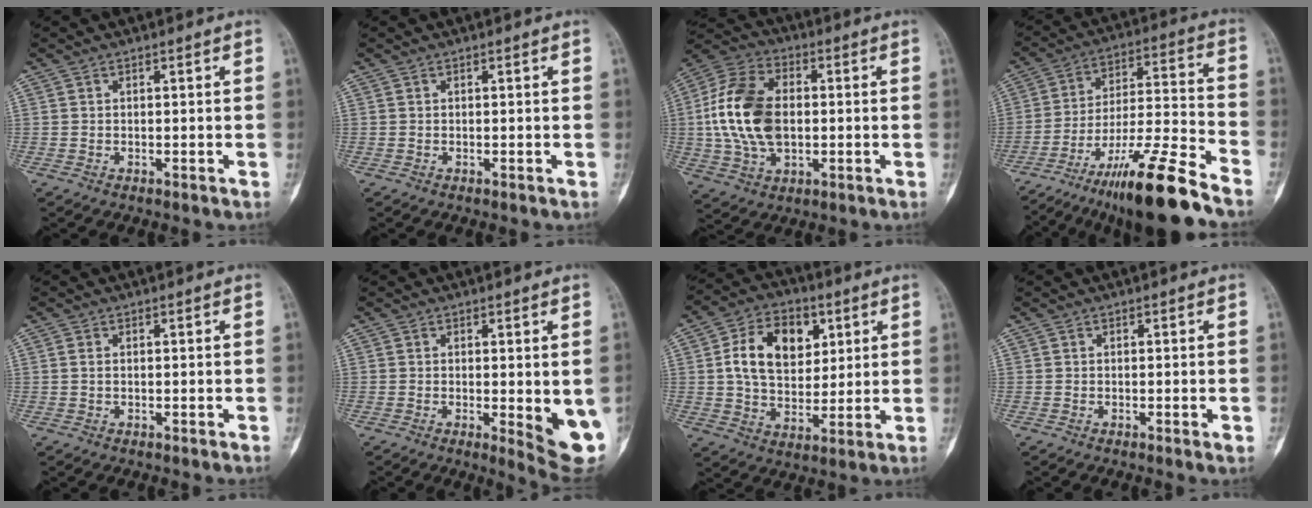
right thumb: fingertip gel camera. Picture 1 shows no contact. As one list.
[{"total": 0.0}, {"total": 12.7, "force": [0.7, 8.5, 9.4], "torque": [-0.172, 0.010, 0.014]}, {"total": 18.7, "force": [-14.0, 1.4, 12.4], "torque": [-0.227, 0.067, -0.239]}, {"total": 0.8, "force": [0.1, 0.5, 0.6], "torque": [-0.015, 0.001, 0.003]}, {"total": 8.4, "force": [-1.3, 2.3, 8.0], "torque": [-0.087, -0.018, -0.011]}, {"total": 14.3, "force": [3.9, 9.8, 9.6], "torque": [-0.128, -0.004, 0.066]}, {"total": 1.2, "force": [-0.3, 0.0, 1.2], "torque": [-0.014, -0.003, -0.003]}]